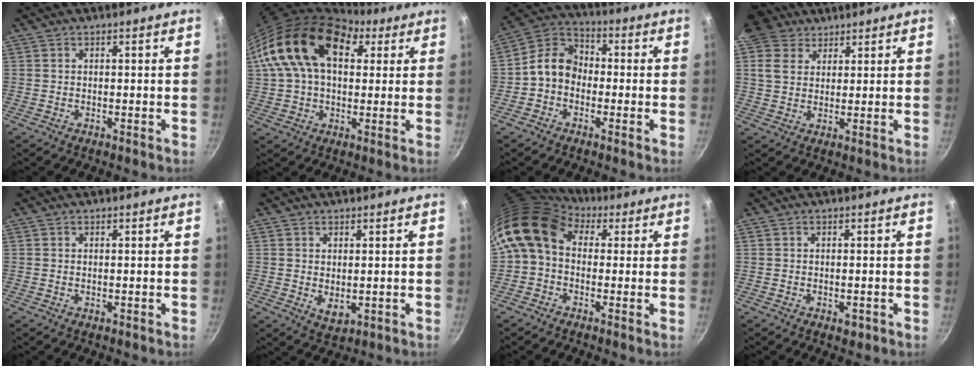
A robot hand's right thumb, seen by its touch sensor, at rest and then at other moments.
{"total": 19.8, "force": [6.3, 12.6, 13.9], "torque": [-0.225, 0.014, 0.096]}
{"total": 8.2, "force": [-1.5, 6.5, 4.7], "torque": [-0.056, 0.034, -0.051]}
{"total": 9.5, "force": [6.0, 6.8, 3.1], "torque": [-0.035, -0.005, 0.103]}
{"total": 0.0}
{"total": 3.7, "force": [0.4, 2.2, 2.9], "torque": [-0.044, -0.016, 0.013]}
{"total": 11.1, "force": [2.5, 8.4, 6.8], "torque": [-0.112, 0.016, 0.020]}
{"total": 1.8, "force": [-0.7, 1.0, 1.4], "torque": [-0.019, -0.002, -0.009]}